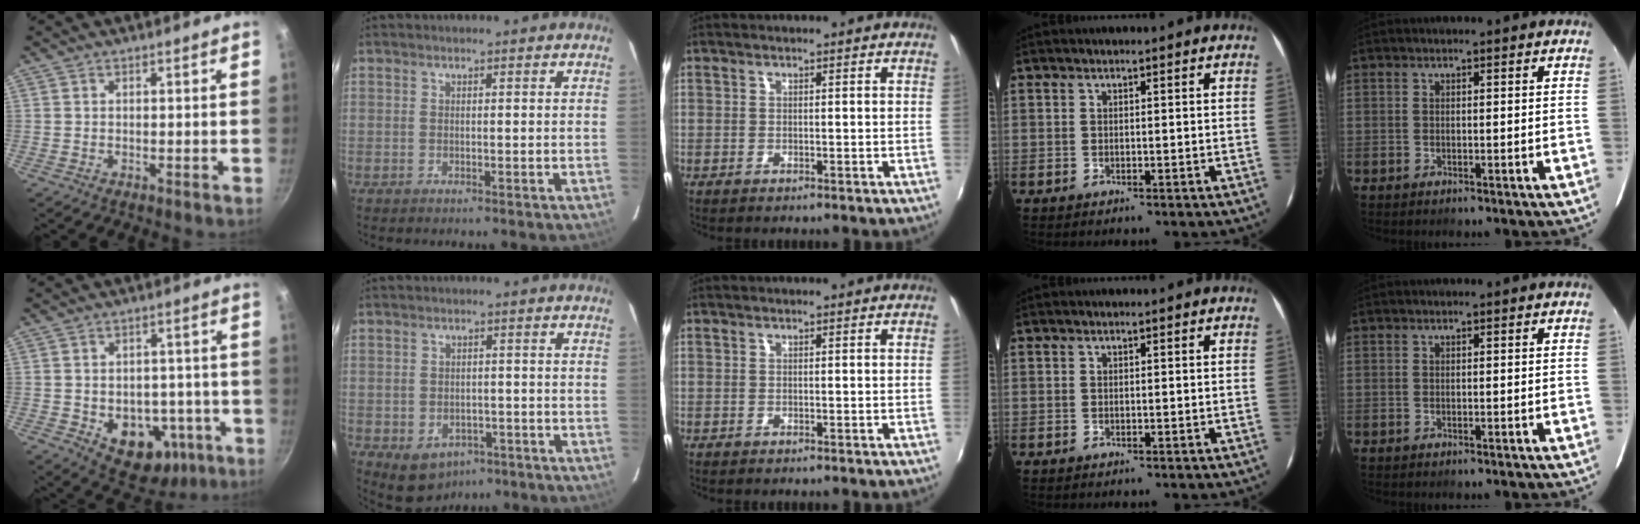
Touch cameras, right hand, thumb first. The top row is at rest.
{"thumb": {"total": 13.8, "force": [-4.3, 10.0, 8.5], "torque": [-0.073, 0.019, -0.041]}, "index": {"total": 7.5, "force": [-4.0, 5.6, 2.9], "torque": [-0.061, 0.002, -0.036]}}